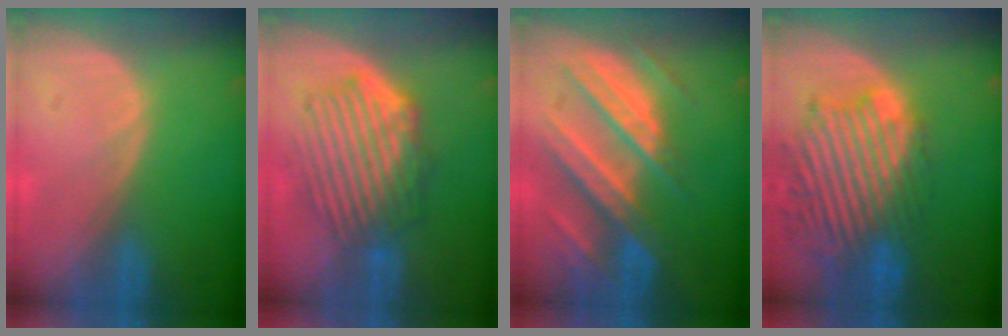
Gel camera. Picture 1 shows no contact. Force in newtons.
{"total": 9.4, "press": 8.3, "slide": 4.6}
{"total": 10.2, "press": 9.0, "slide": 4.7}
{"total": 13.7, "press": 11.7, "slide": 7.2}